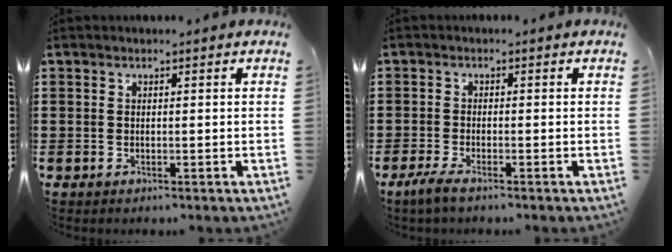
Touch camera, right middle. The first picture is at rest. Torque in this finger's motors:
{"motor_torque": [1.29, 0.27, 0.29, 0.07]}